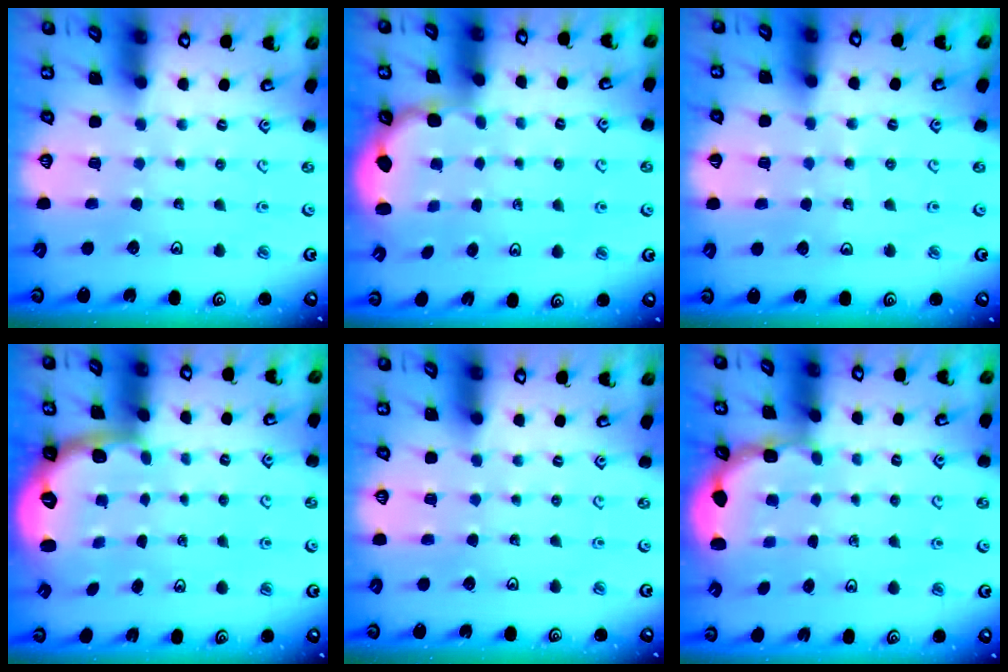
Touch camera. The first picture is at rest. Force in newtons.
{"total": 2.9, "press": 2.6, "slide": 1.2}
{"total": 3.1, "press": 3.0, "slide": 0.8}
{"total": 2.7, "press": 1.7, "slide": 2.0}
{"total": 0.0}
{"total": 3.0, "press": 2.3, "slide": 1.8}